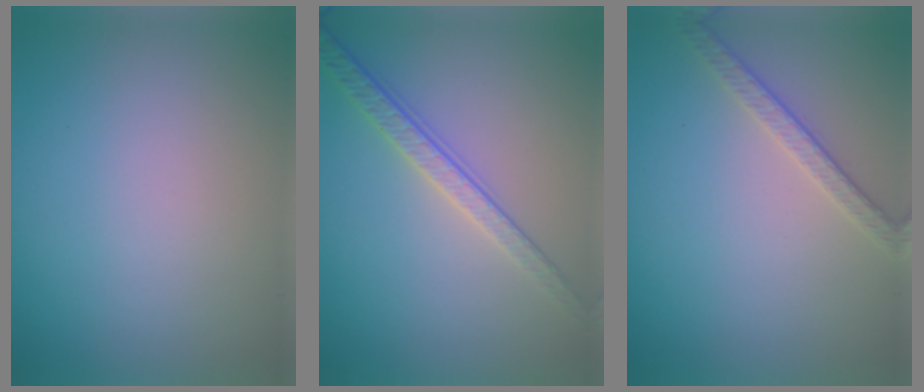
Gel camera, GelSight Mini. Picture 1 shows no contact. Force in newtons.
{"total": 2.8, "press": 2.4, "slide": 1.5}
{"total": 2.5, "press": 2.2, "slide": 1.2}